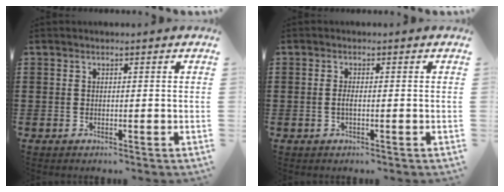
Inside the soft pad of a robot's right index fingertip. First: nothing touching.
{"total": 1.4, "force": [-0.4, 0.2, 1.3], "torque": [-0.032, -0.004, -0.011]}